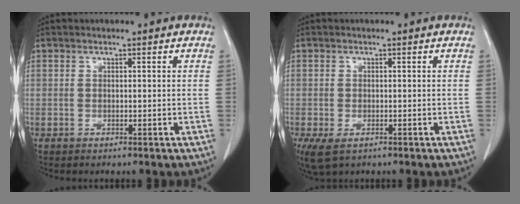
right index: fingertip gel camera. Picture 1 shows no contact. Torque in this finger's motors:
{"motor_torque": [0.43, -0.41, 0.12, 0.04]}